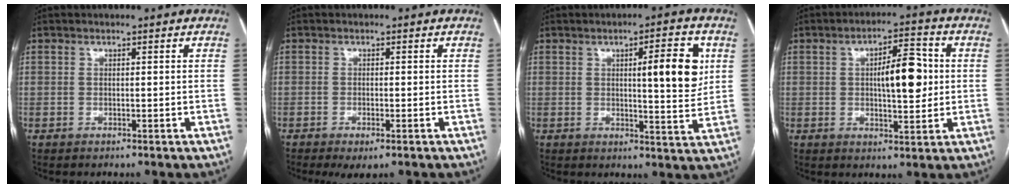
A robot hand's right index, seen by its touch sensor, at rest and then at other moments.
{"total": 3.0, "force": [-1.7, 0.8, 2.3], "torque": [-0.034, -0.005, -0.023]}
{"total": 8.9, "force": [2.3, 1.6, 8.5], "torque": [-0.114, 0.000, 0.030]}
{"total": 8.7, "force": [0.8, 2.7, 8.2], "torque": [-0.128, 0.014, 0.015]}